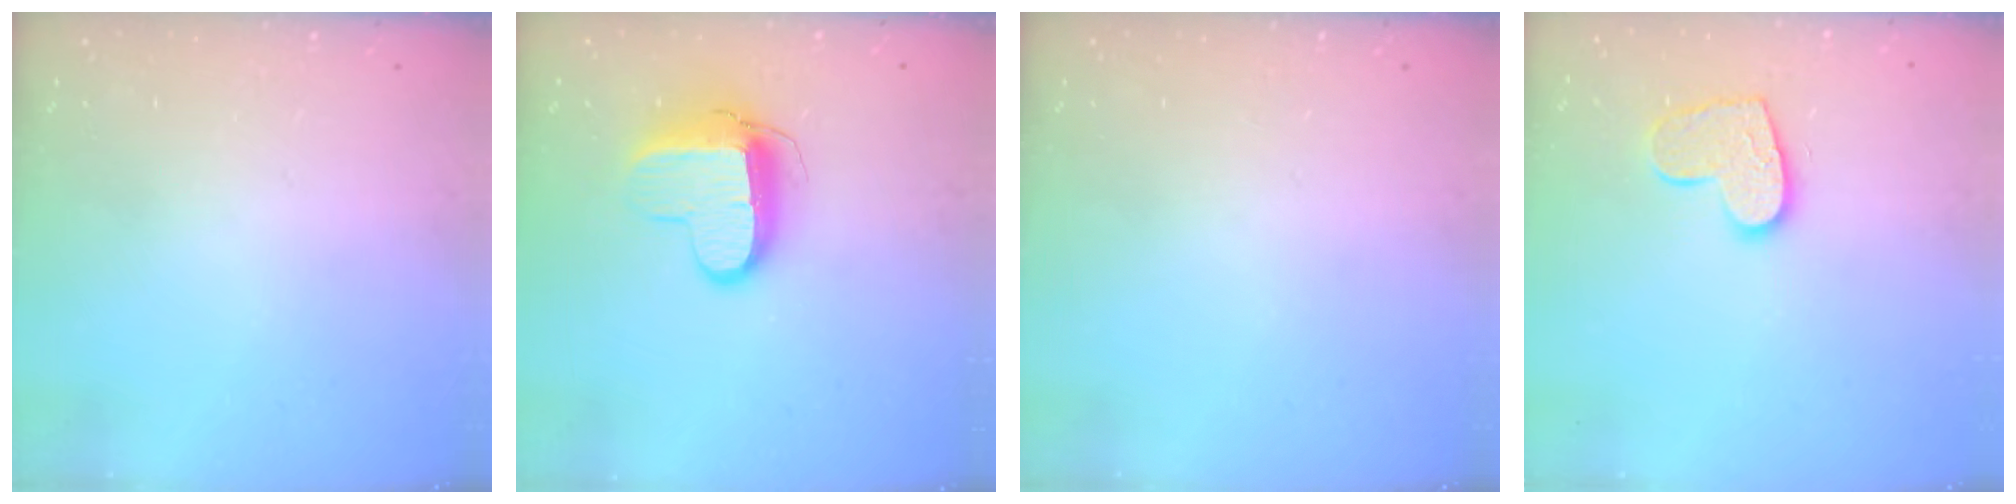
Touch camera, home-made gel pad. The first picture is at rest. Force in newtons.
{"total": 11.1, "press": 11.1, "slide": 0.8}
{"total": 0.0}
{"total": 11.7, "press": 11.7, "slide": 0.8}